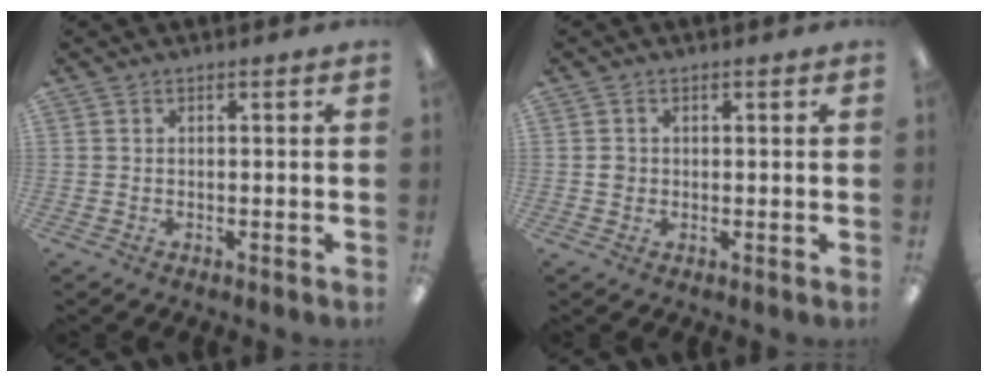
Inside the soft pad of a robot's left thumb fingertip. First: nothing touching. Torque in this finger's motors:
{"motor_torque": [0.37, 0.35, 0.13, -0.45, -0.01]}